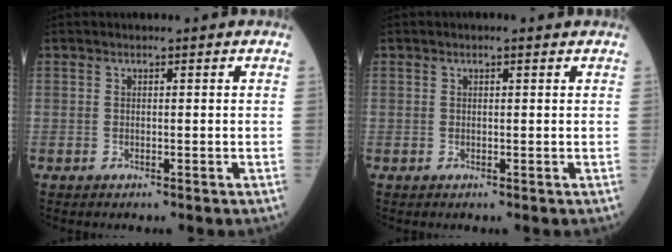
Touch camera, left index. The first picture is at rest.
{"total": 1.0, "force": [0.6, 0.2, 0.7], "torque": [-0.014, 0.006, 0.008]}